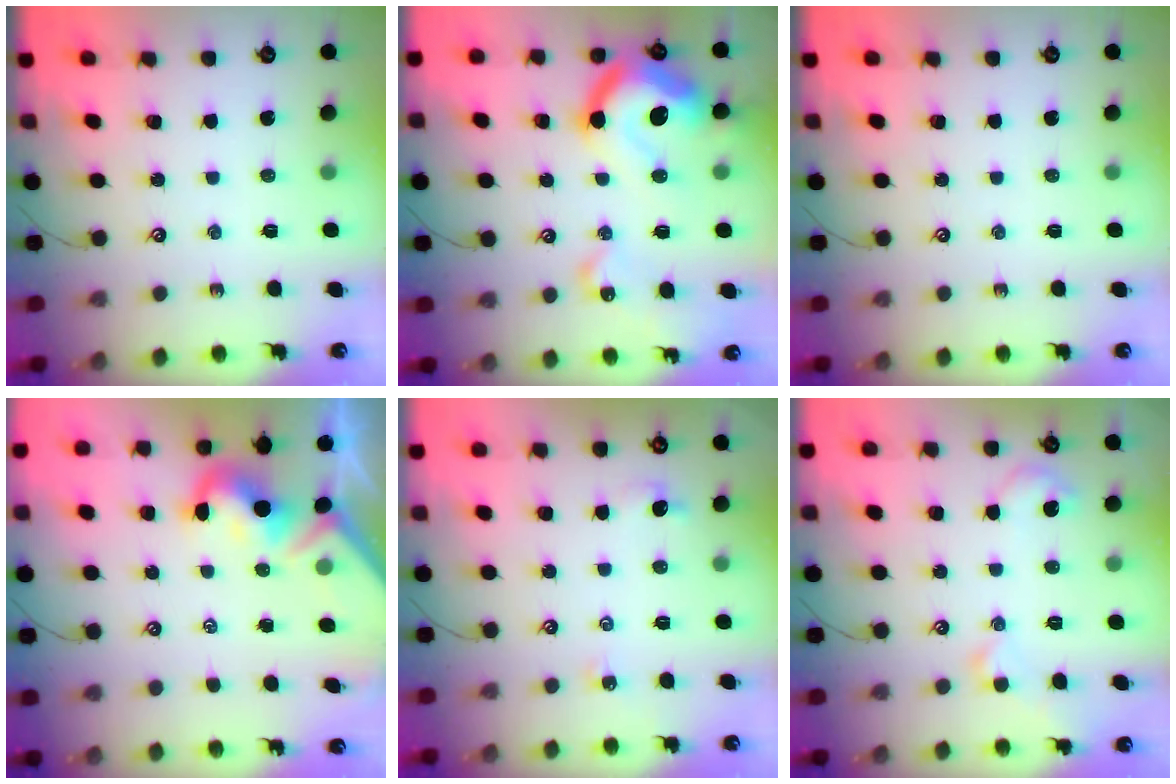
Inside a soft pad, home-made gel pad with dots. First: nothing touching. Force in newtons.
{"total": 26.1, "press": 25.9, "slide": 3.0}
{"total": 0.0}
{"total": 4.8, "press": 4.6, "slide": 1.3}
{"total": 1.7, "press": 1.6, "slide": 0.5}
{"total": 2.7, "press": 2.7, "slide": 0.0}